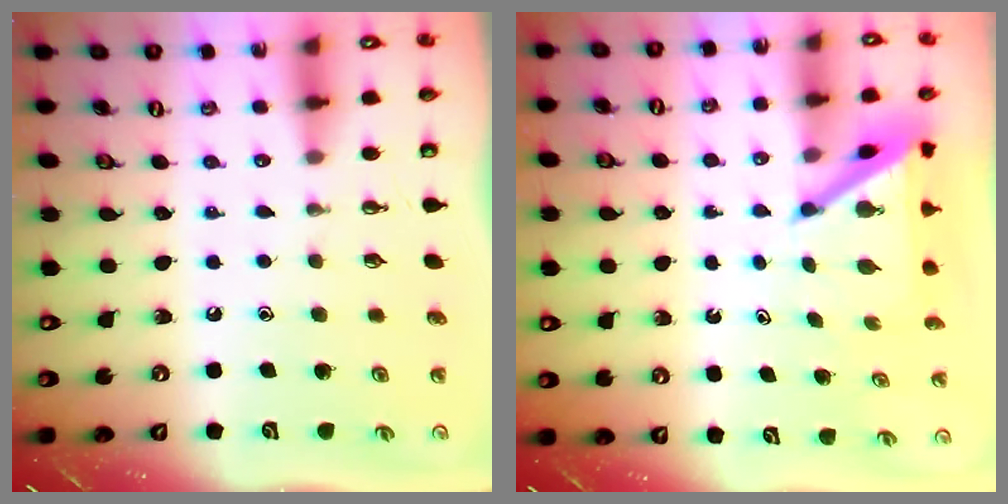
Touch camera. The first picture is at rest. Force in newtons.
{"total": 4.6, "press": 4.6, "slide": 0.2}